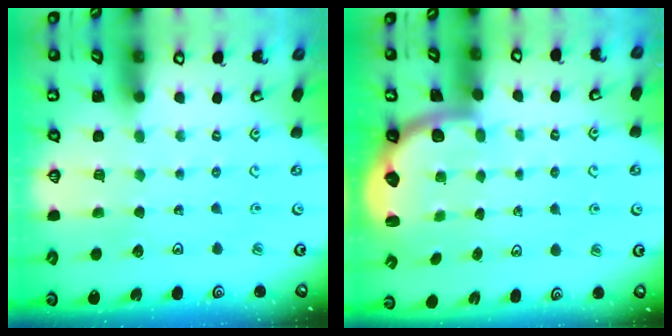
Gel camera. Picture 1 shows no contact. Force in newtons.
{"total": 2.4, "press": 1.9, "slide": 1.4}